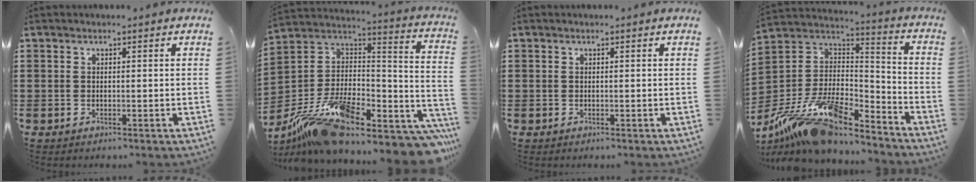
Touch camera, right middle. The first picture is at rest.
{"total": 17.0, "force": [-11.8, 5.2, 11.0], "torque": [-0.194, 0.011, -0.197]}
{"total": 0.0}
{"total": 15.9, "force": [-12.1, 4.4, 9.3], "torque": [-0.195, 0.027, -0.225]}